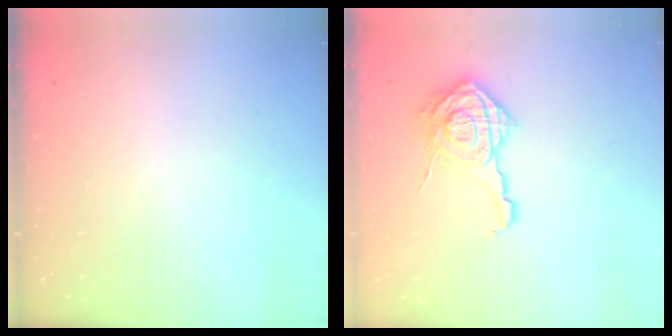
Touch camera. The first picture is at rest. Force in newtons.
{"total": 15.0, "press": 15.0, "slide": 0.6}